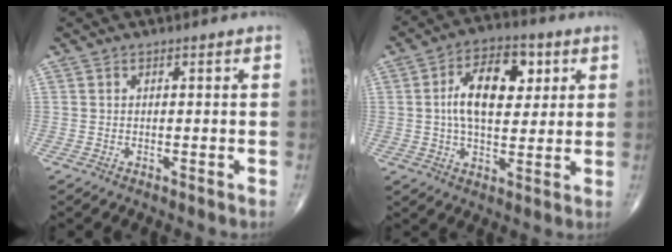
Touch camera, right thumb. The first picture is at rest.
{"total": 13.0, "force": [2.8, 7.3, 10.4], "torque": [-0.147, 0.002, 0.042]}